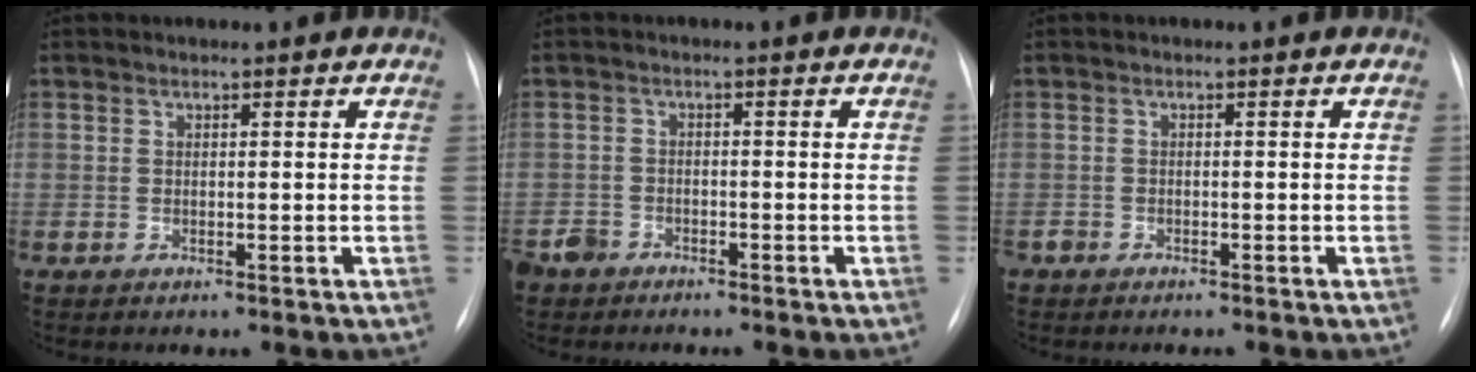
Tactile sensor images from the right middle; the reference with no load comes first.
{"total": 3.2, "force": [-2.7, 1.6, 0.3], "torque": [-0.008, 0.001, -0.051]}
{"total": 1.7, "force": [-1.5, 0.8, 0.3], "torque": [-0.007, 0.000, -0.024]}